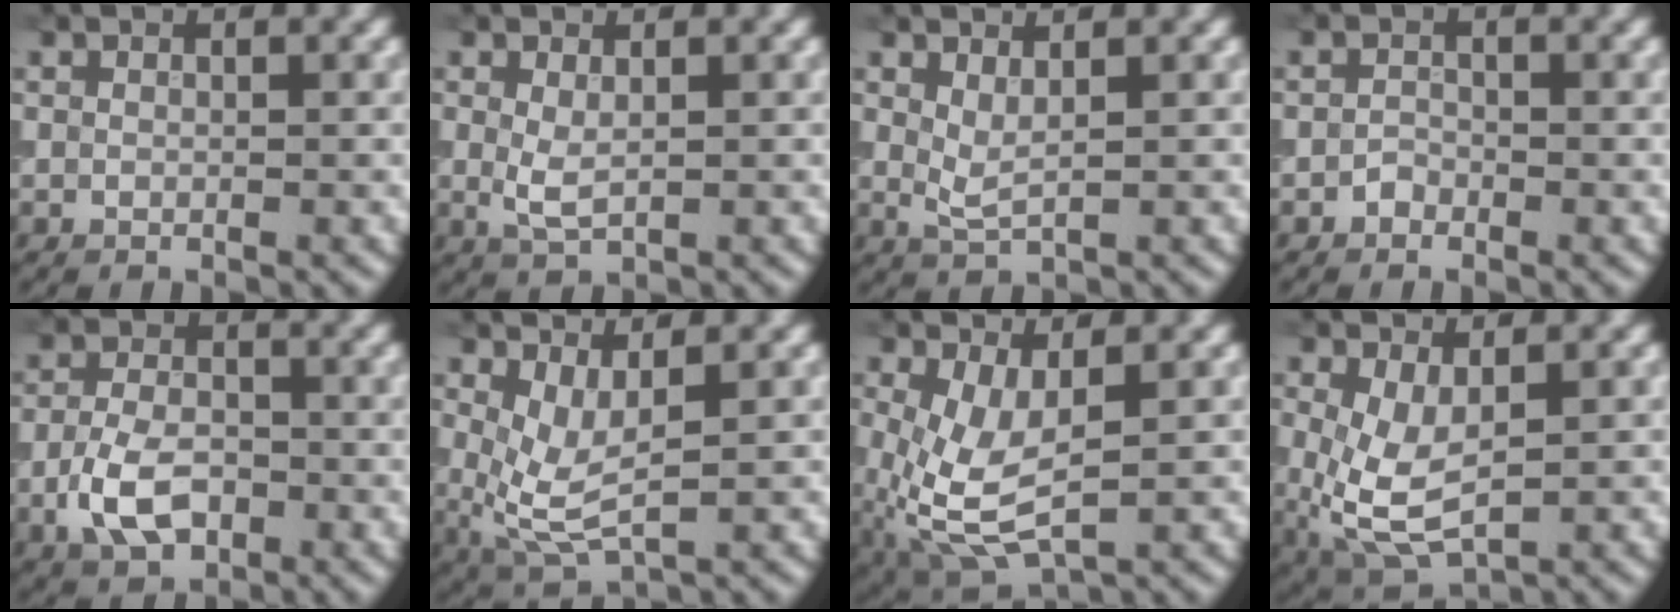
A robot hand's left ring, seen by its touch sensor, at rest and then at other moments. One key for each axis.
{"total": 2.0, "fx": 0.2, "fy": 0.9, "fz": 1.8, "tx": -0.041, "ty": -0.001, "tz": 0.007}
{"total": 1.7, "fx": 0.9, "fy": 0.5, "fz": 1.4, "tx": -0.033, "ty": -0.006, "tz": 0.020}
{"total": 0.9, "fx": -0.6, "fy": 0.6, "fz": 0.2, "tx": -0.001, "ty": 0.001, "tz": -0.012}
{"total": 4.9, "fx": -1.9, "fy": 2.9, "fz": 3.5, "tx": -0.071, "ty": 0.000, "tz": -0.042}
{"total": 4.2, "fx": 0.7, "fy": 1.7, "fz": 3.8, "tx": -0.092, "ty": -0.014, "tz": 0.017}
{"total": 6.2, "fx": -0.6, "fy": 2.9, "fz": 5.4, "tx": -0.142, "ty": -0.015, "tz": -0.007}
{"total": 5.7, "fx": -0.1, "fy": 2.9, "fz": 4.9, "tx": -0.125, "ty": -0.014, "tz": 0.007}